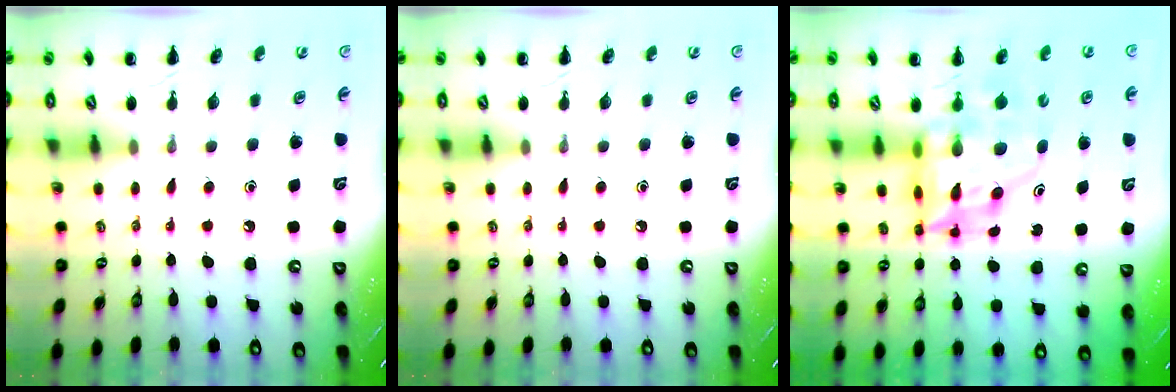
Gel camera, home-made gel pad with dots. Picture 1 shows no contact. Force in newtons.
{"total": 0.0}
{"total": 12.1, "press": 11.5, "slide": 3.6}